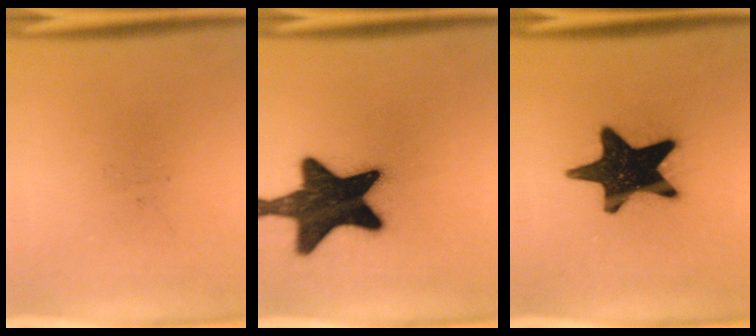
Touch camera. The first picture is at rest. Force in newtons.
{"total": 18.8}
{"total": 18.4}